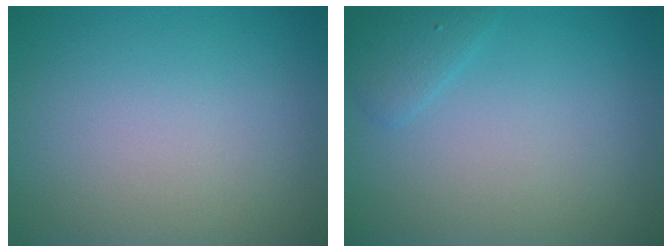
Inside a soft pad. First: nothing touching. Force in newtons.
{"total": 1.4, "press": 1.4, "slide": 0.1}